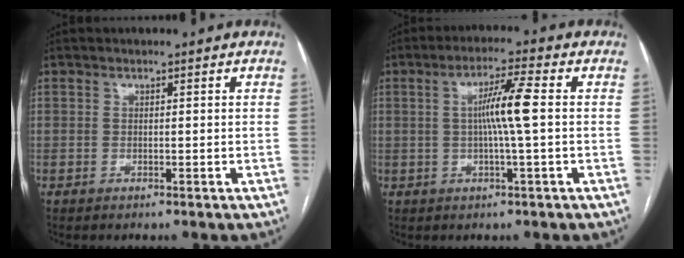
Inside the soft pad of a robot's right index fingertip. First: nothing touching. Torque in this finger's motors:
{"motor_torque": [0.50, -0.14, 0.28, 0.12]}